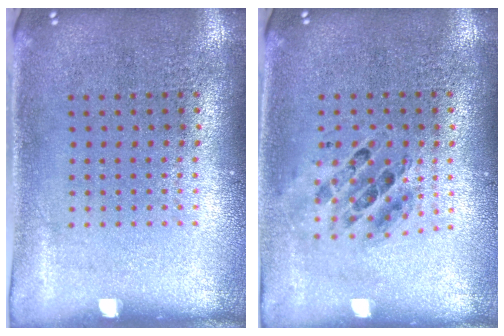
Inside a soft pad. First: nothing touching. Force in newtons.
{"total": 0.8, "press": 0.8, "slide": 0.0}